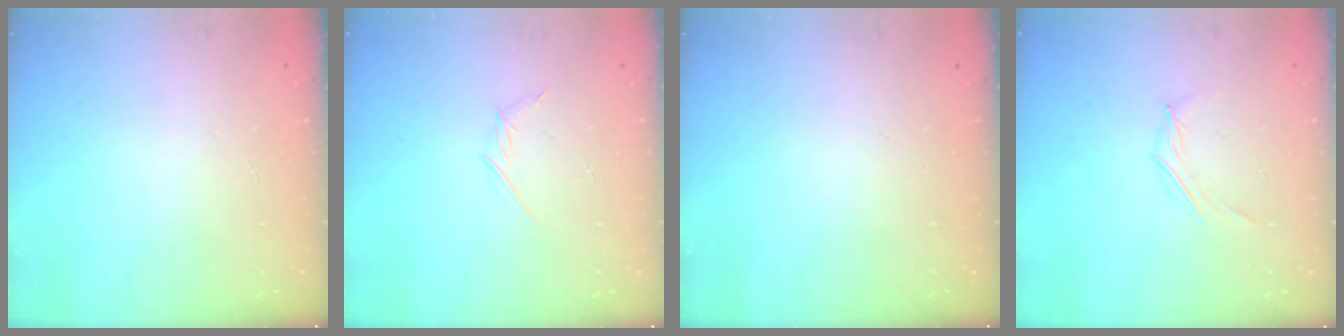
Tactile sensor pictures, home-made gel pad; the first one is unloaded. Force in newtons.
{"total": 2.9, "press": 2.8, "slide": 0.8}
{"total": 0.0}
{"total": 3.5, "press": 3.3, "slide": 1.0}